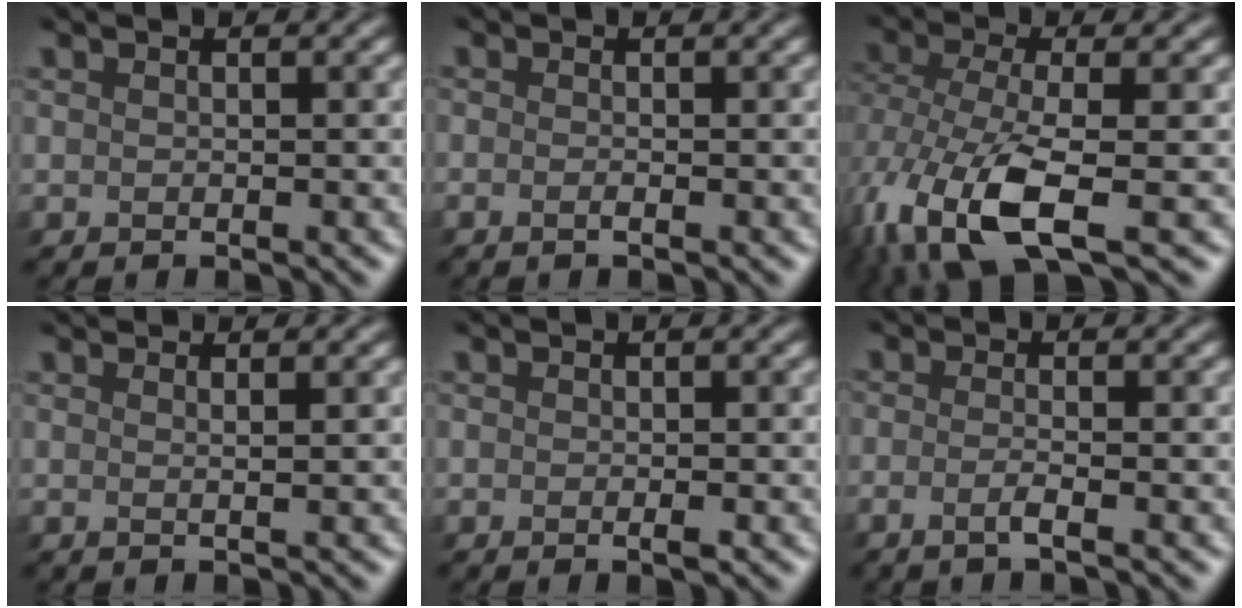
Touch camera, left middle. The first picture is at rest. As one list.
[{"total": 1.0, "force": [-0.2, 0.4, 0.9], "torque": [-0.011, -0.009, -0.013]}, {"total": 9.1, "force": [-3.2, 4.1, 7.4], "torque": [-0.177, -0.015, -0.064]}, {"total": 2.0, "force": [1.3, 0.8, 1.3], "torque": [-0.010, -0.003, -0.010]}, {"total": 0.8, "force": [-0.2, 0.1, 0.8], "torque": [-0.015, -0.004, -0.003]}, {"total": 1.8, "force": [-0.6, 0.4, 1.6], "torque": [-0.028, -0.001, -0.021]}]